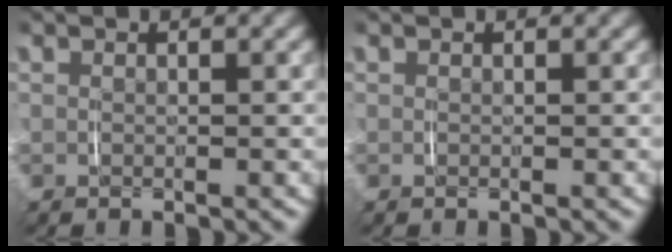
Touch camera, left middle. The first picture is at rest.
{"total": 0.0}